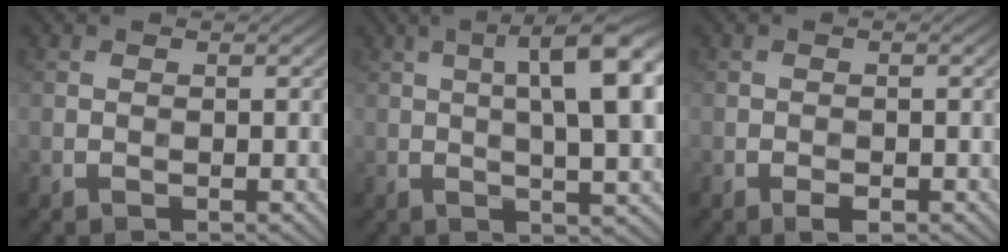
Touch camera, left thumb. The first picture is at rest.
{"total": 11.8, "force": [2.5, 3.1, 11.1], "torque": [-0.153, 0.013, 0.032]}
{"total": 1.5, "force": [-0.9, 0.6, 1.1], "torque": [-0.016, -0.002, -0.015]}